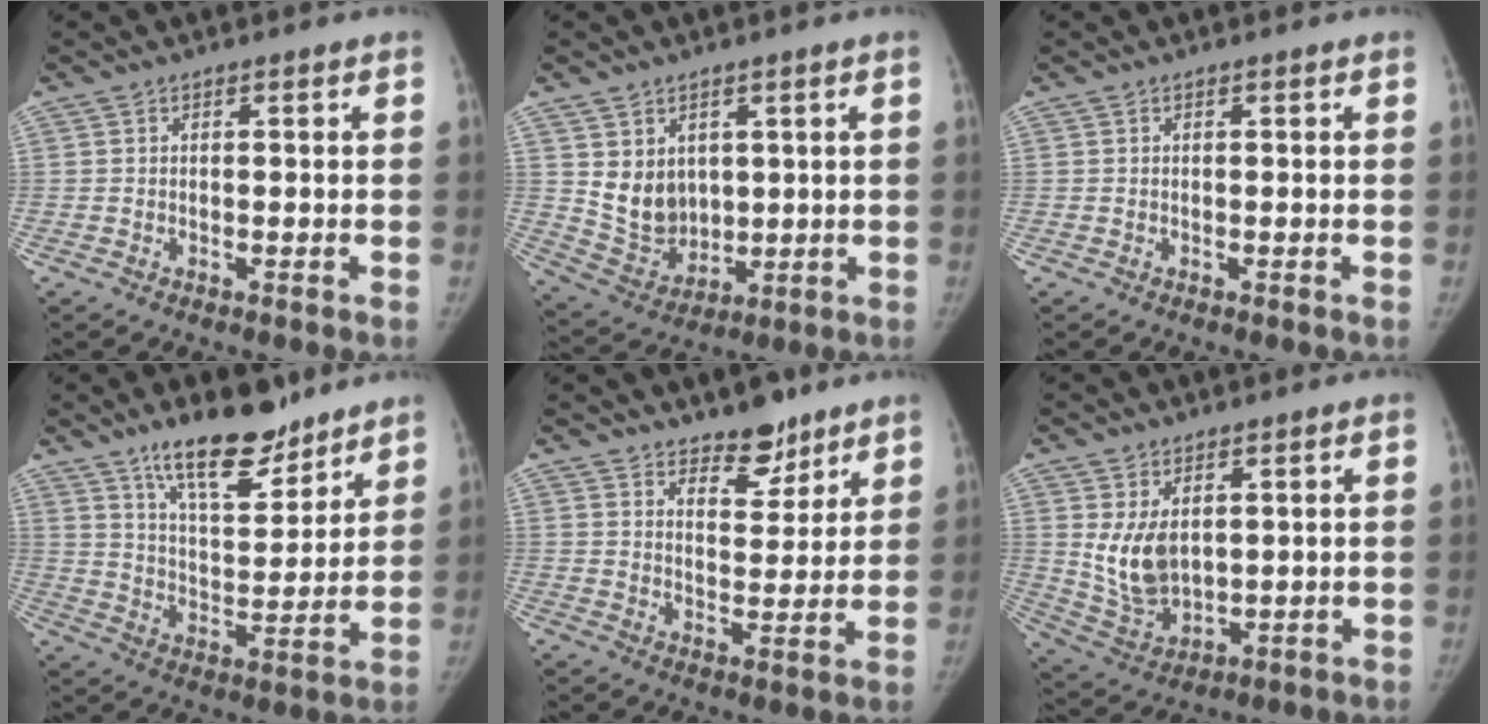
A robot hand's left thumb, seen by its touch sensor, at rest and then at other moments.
{"total": 9.0, "force": [2.5, 7.3, 4.6], "torque": [-0.051, -0.028, 0.069]}
{"total": 0.0}
{"total": 15.0, "force": [11.1, 5.5, 8.5], "torque": [-0.101, -0.075, 0.189]}
{"total": 7.8, "force": [6.1, 3.6, 3.2], "torque": [-0.015, -0.046, 0.097]}
{"total": 8.9, "force": [2.4, 5.7, 6.4], "torque": [-0.109, -0.023, 0.068]}